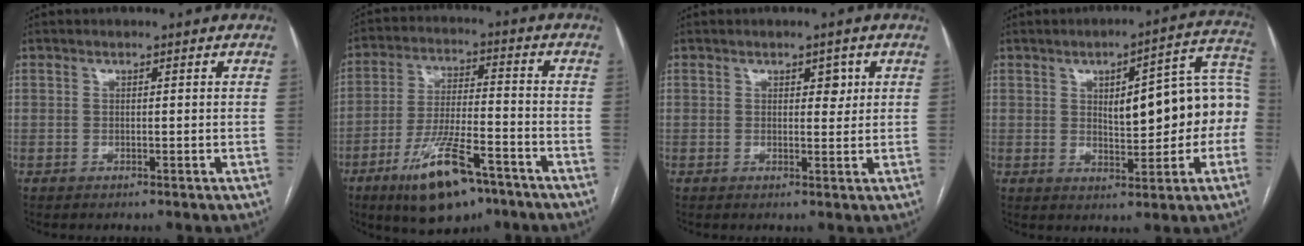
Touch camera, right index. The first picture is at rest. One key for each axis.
{"total": 13.7, "fx": -8.4, "fy": 3.7, "fz": 10.2, "tx": -0.193, "ty": -0.012, "tz": -0.139}
{"total": 2.3, "fx": 0.9, "fy": 1.2, "fz": 1.7, "tx": -0.018, "ty": 0.000, "tz": 0.011}
{"total": 13.9, "fx": 0.1, "fy": 4.1, "fz": 13.3, "tx": -0.172, "ty": 0.042, "tz": 0.012}